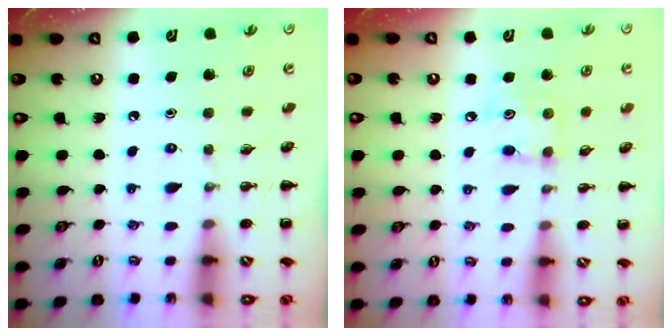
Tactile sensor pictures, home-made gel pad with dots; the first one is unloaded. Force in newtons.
{"total": 6.3, "press": 6.2, "slide": 0.9}